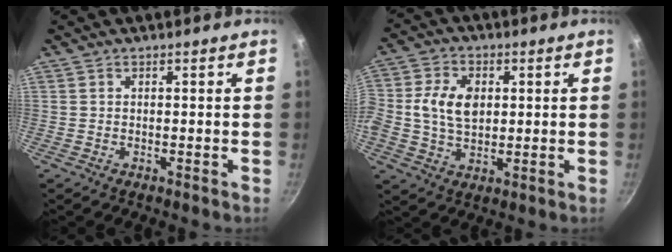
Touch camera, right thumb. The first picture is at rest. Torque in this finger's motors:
{"motor_torque": [1.92, 3.08, 0.98, 0.52, 0.47]}